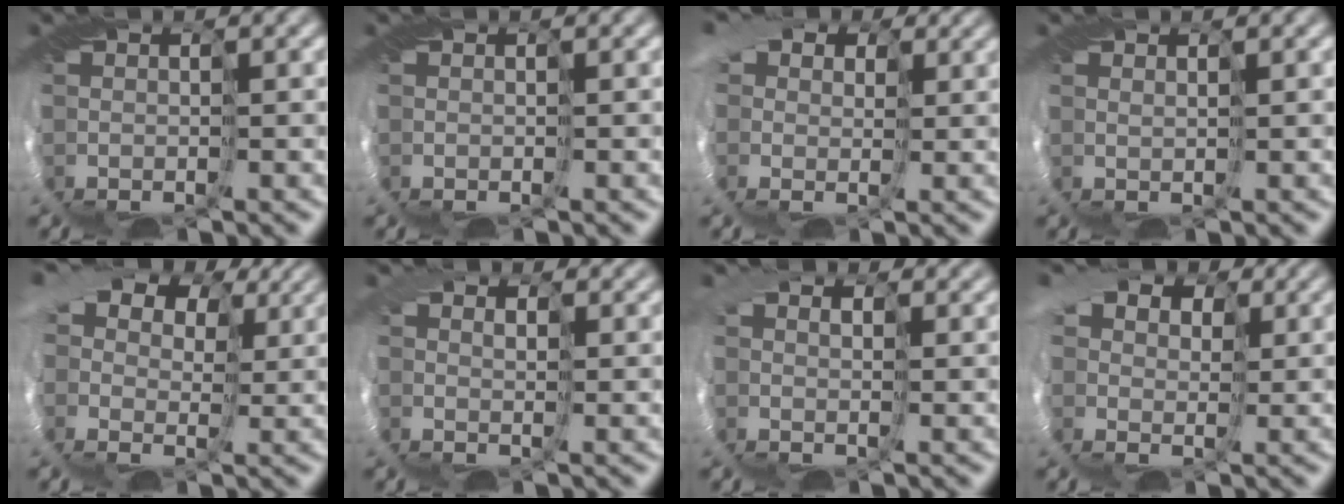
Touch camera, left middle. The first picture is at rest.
{"total": 0.0}
{"total": 9.5, "force": [4.0, 7.1, 4.9], "torque": [-0.121, 0.028, 0.031]}
{"total": 1.5, "force": [0.8, -1.0, -0.8], "torque": [0.006, 0.003, 0.005]}
{"total": 13.9, "force": [6.4, 9.3, 8.1], "torque": [-0.191, 0.034, 0.091]}
{"total": 3.7, "force": [2.2, 2.7, 1.3], "torque": [-0.045, 0.017, 0.028]}
{"total": 4.7, "force": [3.0, 3.1, 1.9], "torque": [-0.062, 0.019, 0.038]}
{"total": 9.6, "force": [5.1, 6.8, 4.6], "torque": [-0.112, 0.034, 0.061]}